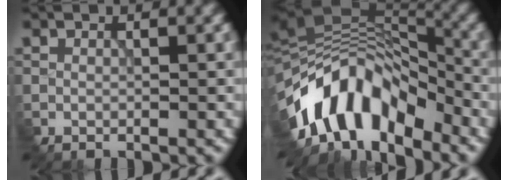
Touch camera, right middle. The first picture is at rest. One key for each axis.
{"total": 11.0, "fx": -6.2, "fy": 5.4, "fz": 7.3, "tx": -0.131, "ty": 0.011, "tz": -0.107}